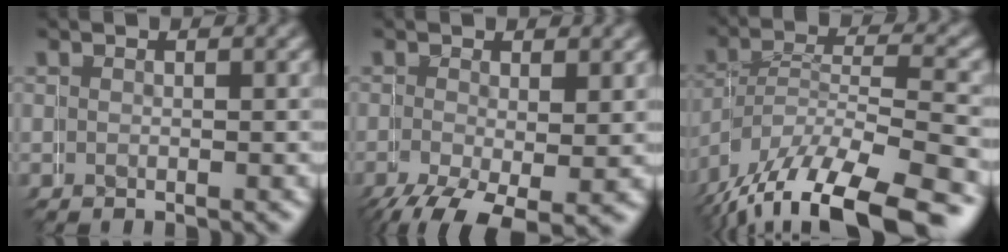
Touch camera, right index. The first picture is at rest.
{"total": 5.2, "force": [-2.5, 2.8, 3.6], "torque": [-0.077, -0.042, -0.010]}
{"total": 9.1, "force": [-6.3, 4.5, 4.9], "torque": [-0.114, -0.044, -0.072]}